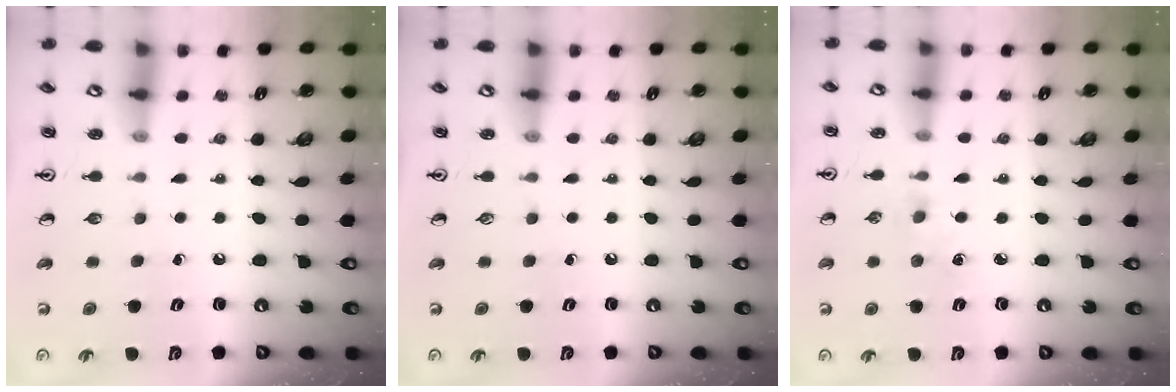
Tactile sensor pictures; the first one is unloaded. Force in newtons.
{"total": 0.0}
{"total": 3.8, "press": 3.7, "slide": 0.5}